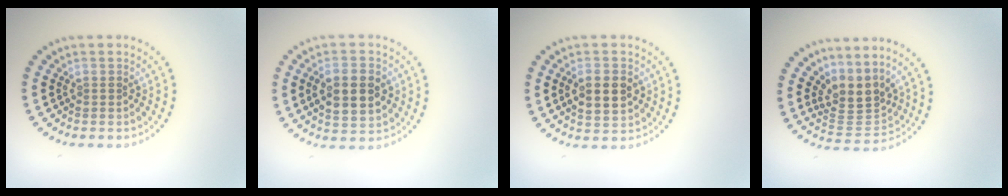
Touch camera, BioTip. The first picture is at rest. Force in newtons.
{"total": 5.5, "press": 5.5, "slide": 0.3}
{"total": 4.4, "press": 4.4, "slide": 0.2}
{"total": 3.5, "press": 2.6, "slide": 2.4}